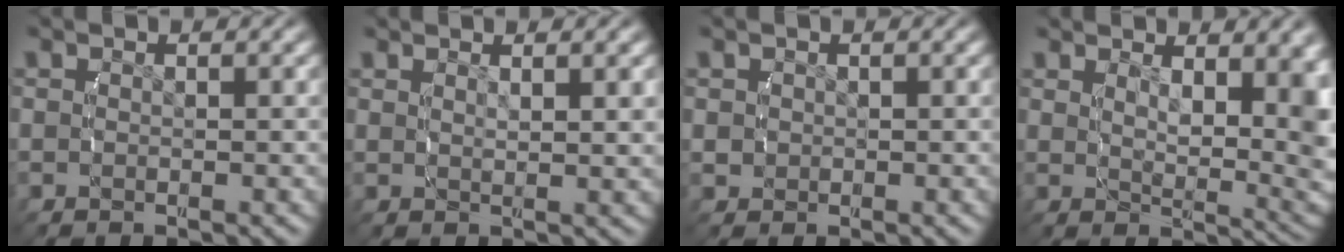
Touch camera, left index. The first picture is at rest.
{"total": 1.7, "force": [1.2, -0.6, 1.0], "torque": [-0.006, -0.006, 0.029]}
{"total": 0.8, "force": [0.1, 0.8, 0.2], "torque": [-0.012, -0.009, 0.011]}
{"total": 5.4, "force": [1.3, 1.6, 5.0], "torque": [-0.053, -0.023, 0.033]}